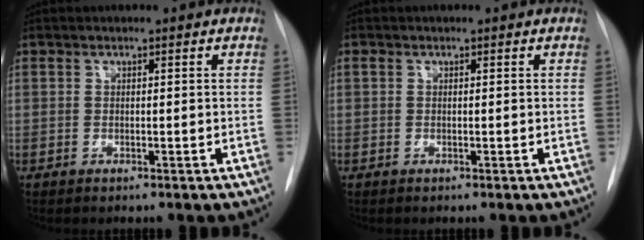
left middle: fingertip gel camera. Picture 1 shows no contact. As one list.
[{"total": 0.0}]